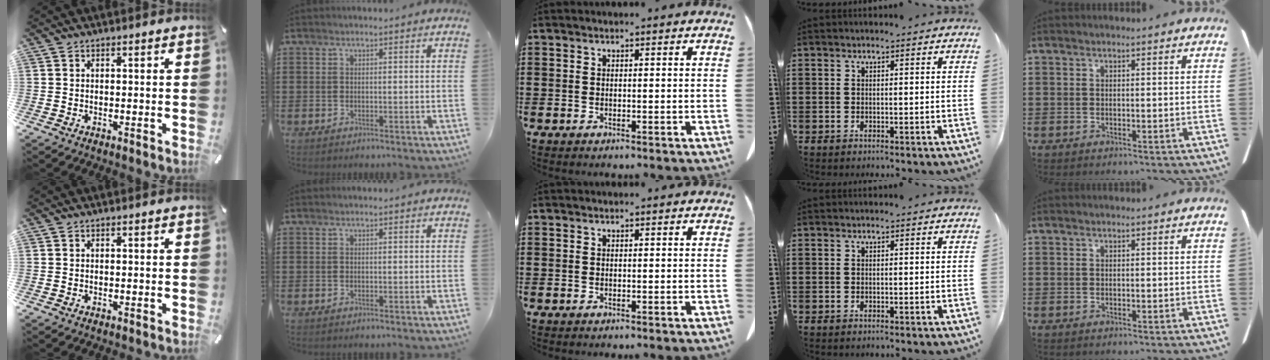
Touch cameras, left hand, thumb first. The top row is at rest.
{}